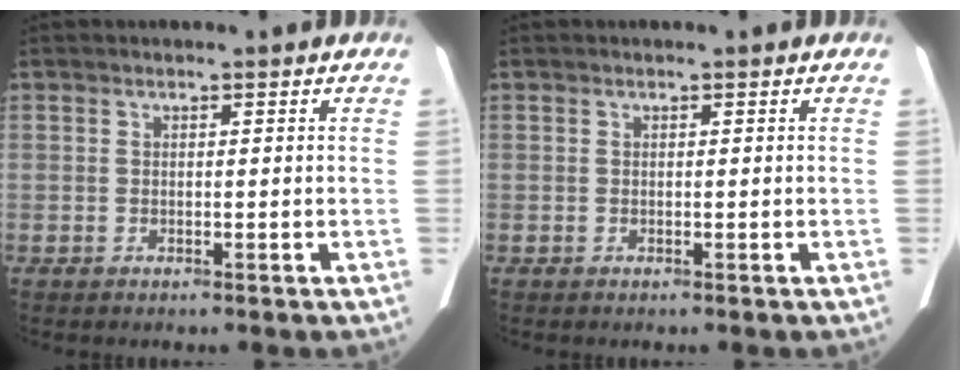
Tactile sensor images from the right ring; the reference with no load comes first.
{"total": 0.0}